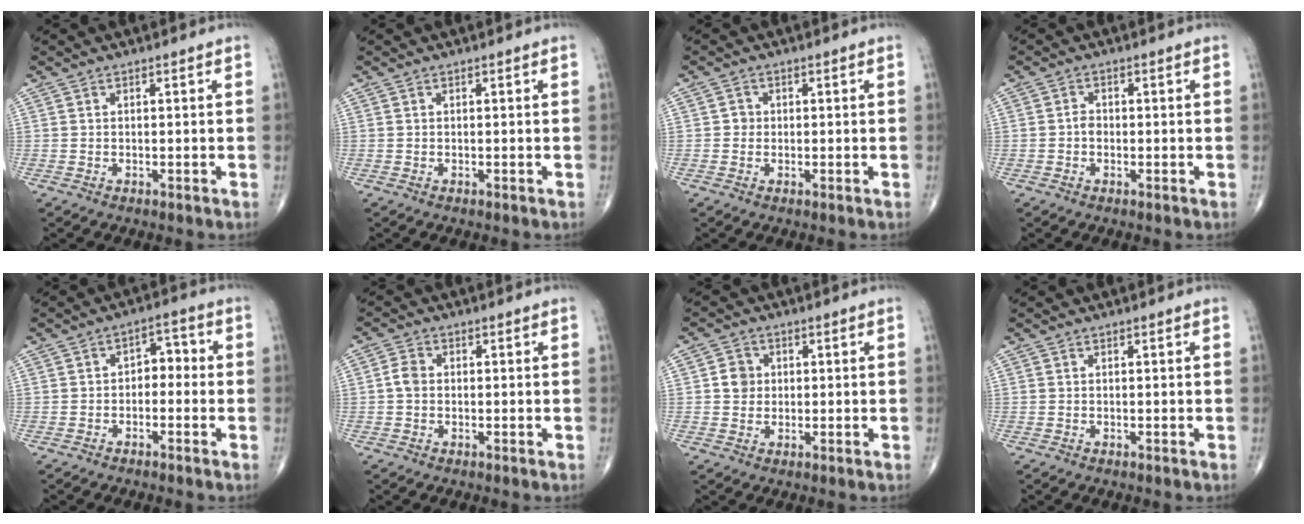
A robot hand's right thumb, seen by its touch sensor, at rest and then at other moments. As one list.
[{"total": 0.0}, {"total": 1.5, "force": [0.0, 1.4, 0.4], "torque": [0.002, 0.004, -0.003]}, {"total": 1.5, "force": [-0.4, 1.2, 0.9], "torque": [-0.006, 0.003, -0.010]}, {"total": 4.4, "force": [-0.9, 2.9, 3.2], "torque": [-0.026, 0.027, -0.026]}, {"total": 2.7, "force": [-0.2, 2.1, 1.7], "torque": [-0.030, 0.007, -0.009]}, {"total": 3.7, "force": [0.4, 3.4, 1.4], "torque": [-0.007, 0.002, 0.003]}, {"total": 0.0}]